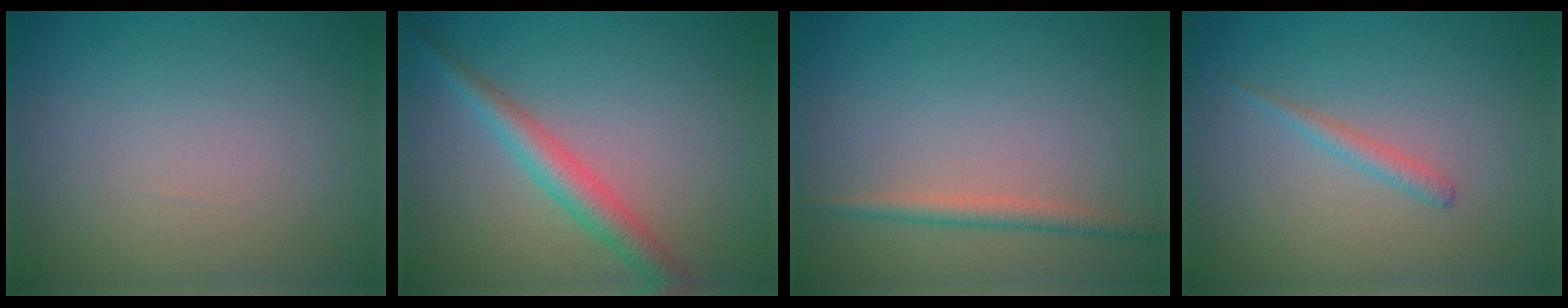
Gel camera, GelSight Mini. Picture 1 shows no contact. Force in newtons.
{"total": 3.3, "press": 3.3, "slide": 0.1}
{"total": 1.7, "press": 1.7, "slide": 0.1}
{"total": 1.2, "press": 1.1, "slide": 0.1}